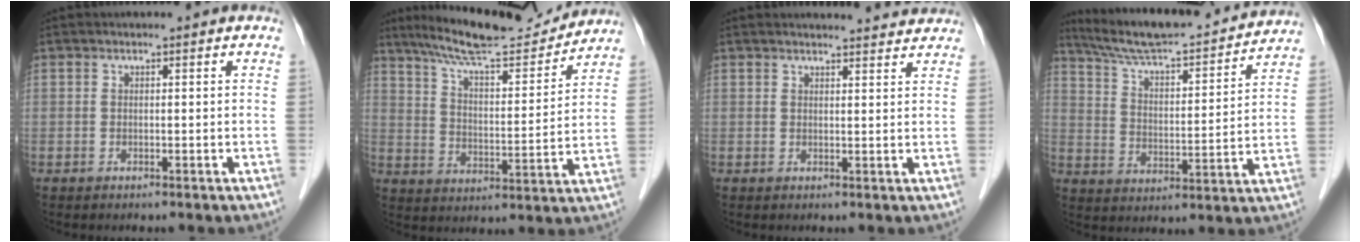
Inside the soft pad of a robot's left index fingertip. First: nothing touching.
{"total": 15.6, "force": [14.6, 1.5, 5.3], "torque": [-0.092, -0.003, 0.228]}
{"total": 7.7, "force": [7.6, 0.8, 1.3], "torque": [-0.008, 0.008, 0.073]}
{"total": 19.8, "force": [18.2, 1.8, 7.5], "torque": [-0.123, 0.004, 0.272]}